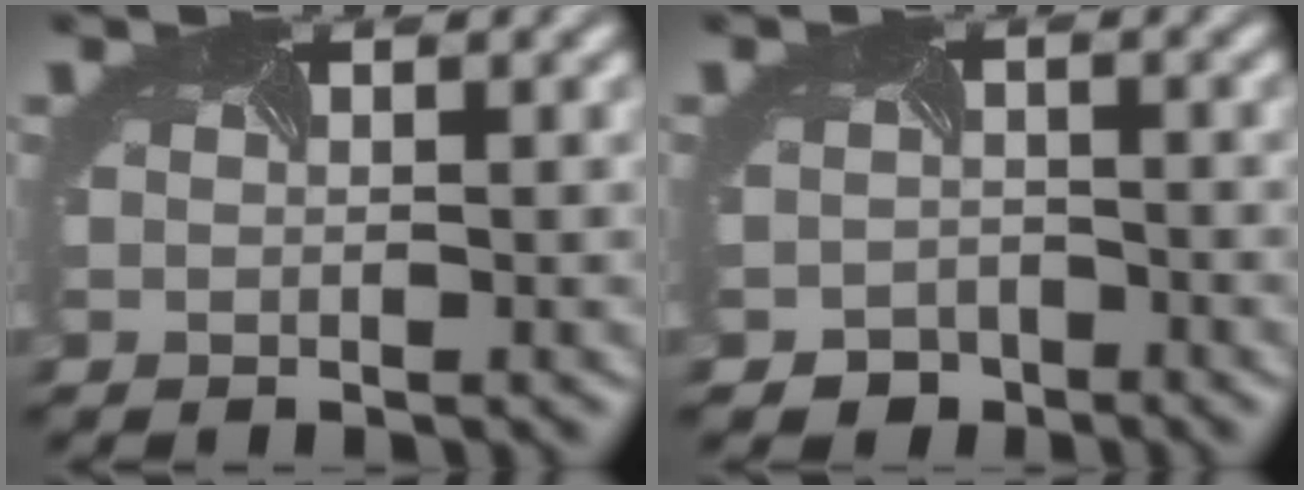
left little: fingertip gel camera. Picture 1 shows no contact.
{"total": 3.2, "force": [-2.5, 2.0, 0.0], "torque": [0.008, -0.007, -0.039]}